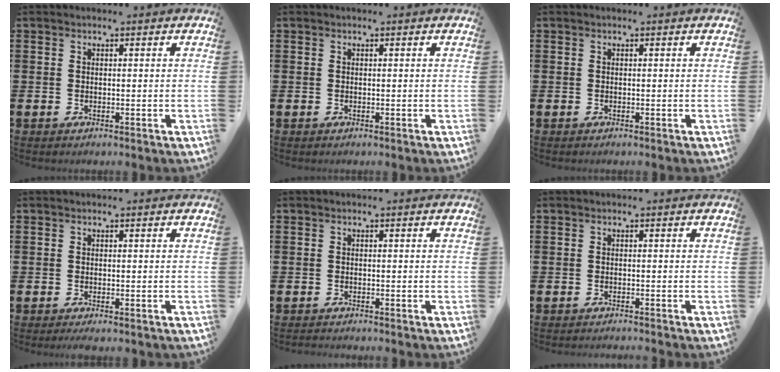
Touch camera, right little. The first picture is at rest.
{"total": 0.0}
{"total": 0.0}
{"total": 0.7, "force": [-0.5, 0.1, 0.5], "torque": [-0.009, -0.003, -0.009]}
{"total": 0.6, "force": [-0.6, 0.0, 0.0], "torque": [-0.001, -0.002, -0.011]}
{"total": 0.6, "force": [-0.6, -0.1, 0.0], "torque": [0.000, -0.002, -0.013]}